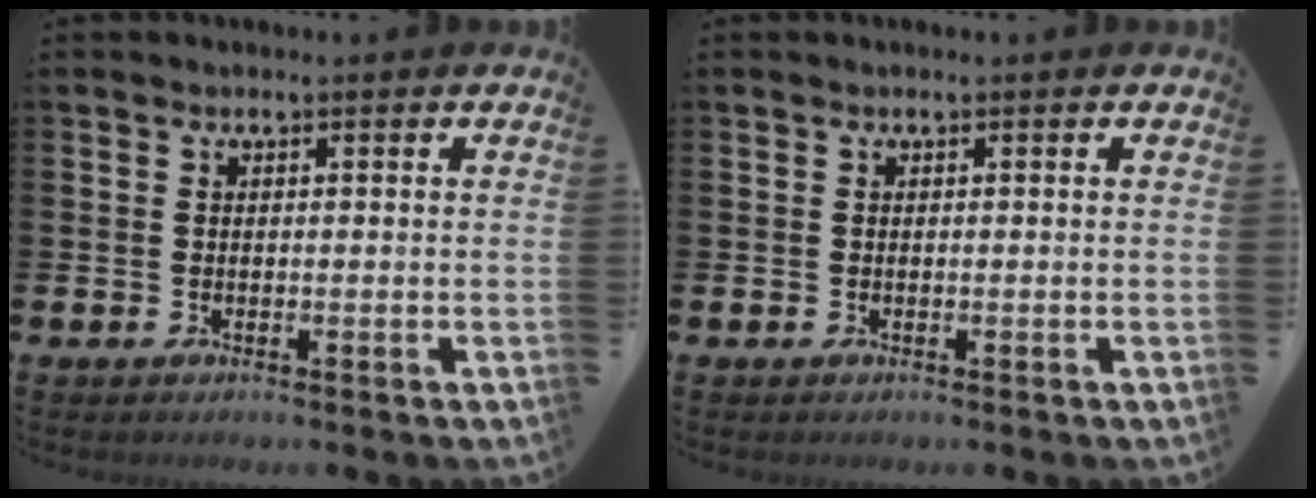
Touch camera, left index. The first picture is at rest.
{"total": 0.0}